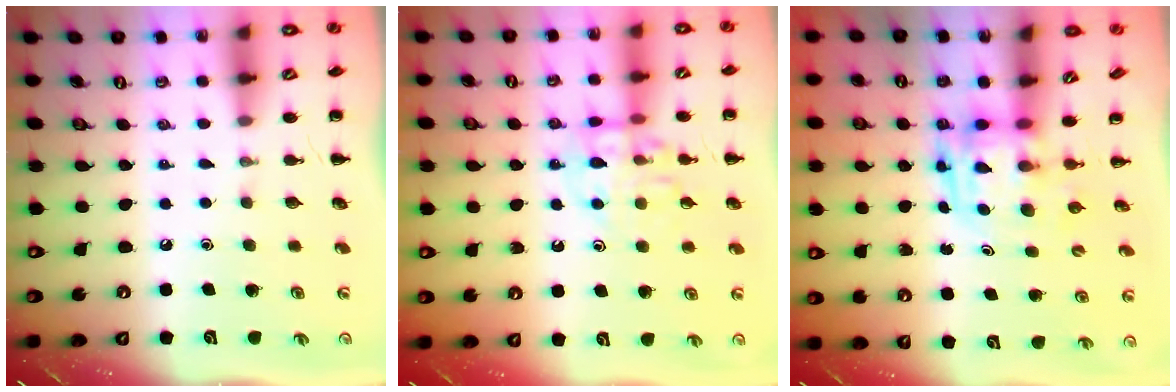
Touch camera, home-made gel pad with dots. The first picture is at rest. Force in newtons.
{"total": 11.9, "press": 11.8, "slide": 1.3}
{"total": 3.9, "press": 3.8, "slide": 0.7}